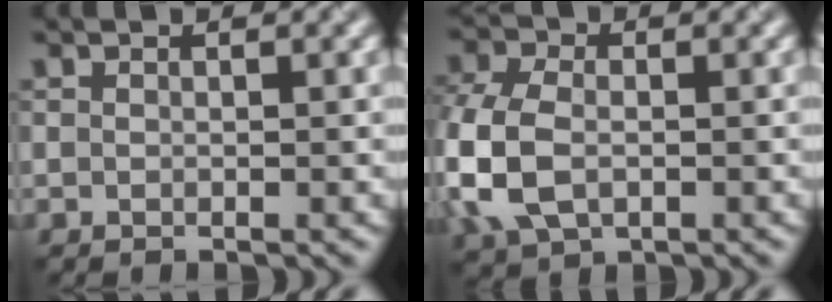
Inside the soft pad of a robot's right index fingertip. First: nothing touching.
{"total": 7.4, "force": [-1.6, 4.9, 5.2], "torque": [-0.147, -0.005, -0.042]}